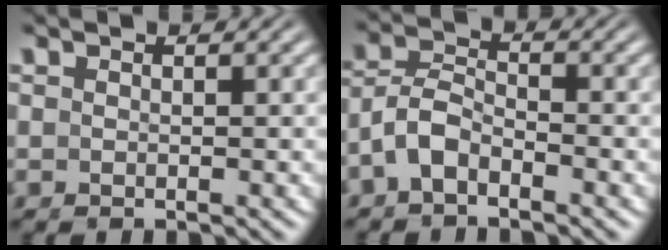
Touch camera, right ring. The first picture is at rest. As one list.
[{"total": 5.6, "force": [-2.1, 4.6, 2.3], "torque": [-0.064, -0.017, -0.038]}]